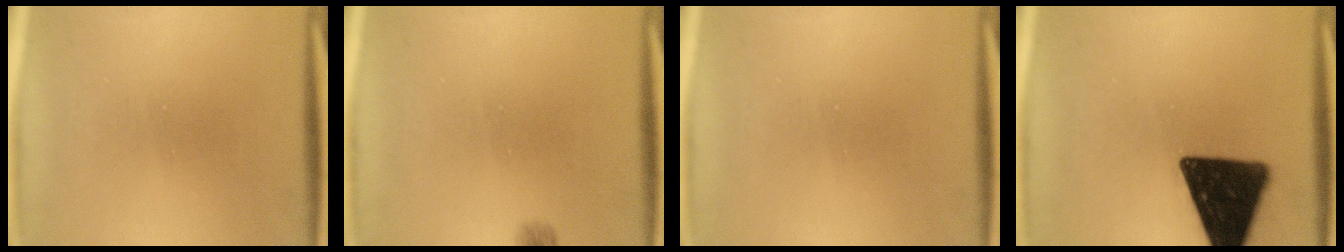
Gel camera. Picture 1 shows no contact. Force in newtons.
{"total": 1.3}
{"total": 0.0}
{"total": 17.1}